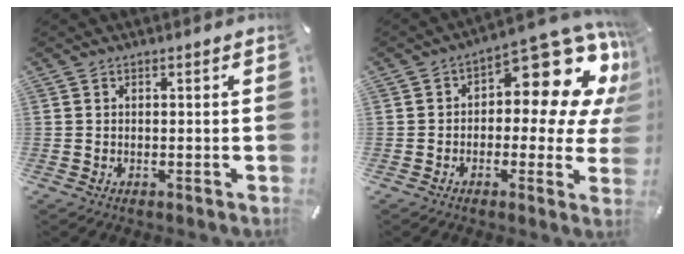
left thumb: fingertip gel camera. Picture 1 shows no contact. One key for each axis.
{"total": 14.6, "fx": 7.2, "fy": 6.6, "fz": 10.9, "tx": -0.140, "ty": -0.069, "tz": 0.115}